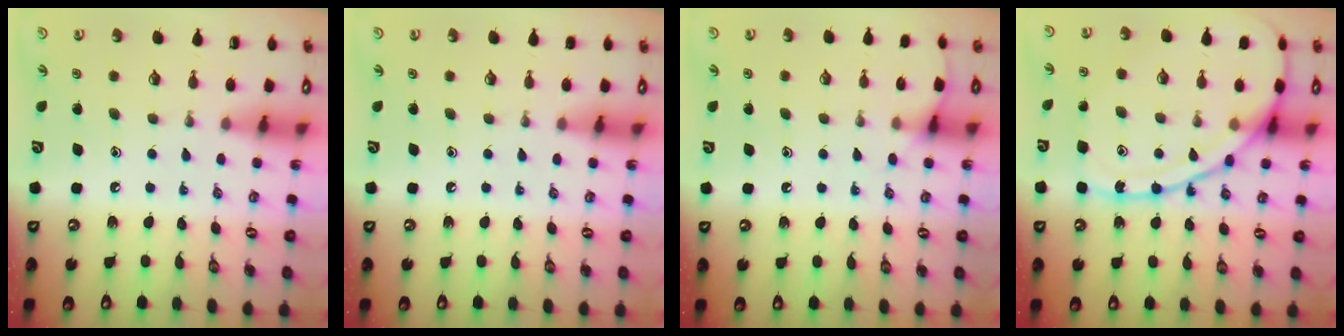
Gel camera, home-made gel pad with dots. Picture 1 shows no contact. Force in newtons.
{"total": 0.0}
{"total": 6.6, "press": 6.6, "slide": 0.7}
{"total": 14.2, "press": 14.2, "slide": 1.3}